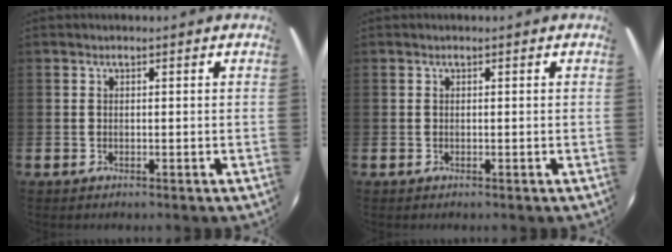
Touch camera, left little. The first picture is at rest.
{"total": 0.0}